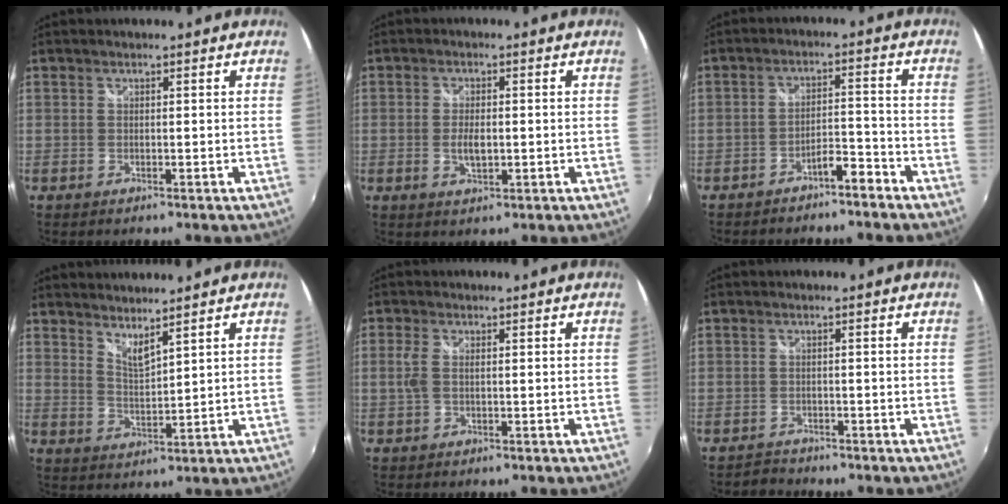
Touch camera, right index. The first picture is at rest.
{"total": 3.8, "force": [-0.6, 1.8, 3.2], "torque": [-0.062, -0.005, -0.009]}
{"total": 4.6, "force": [-3.9, 0.8, 2.2], "torque": [-0.042, 0.009, -0.061]}
{"total": 4.5, "force": [4.0, 0.3, 2.1], "torque": [-0.034, -0.007, 0.068]}
{"total": 2.7, "force": [0.2, 1.3, 2.3], "torque": [-0.053, 0.000, 0.002]}
{"total": 1.9, "force": [-1.7, 0.8, -0.4], "torque": [0.000, 0.005, -0.031]}